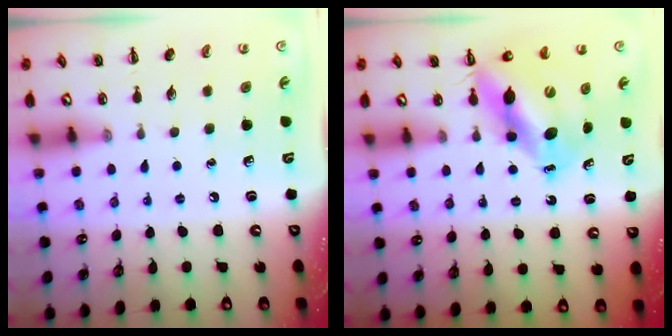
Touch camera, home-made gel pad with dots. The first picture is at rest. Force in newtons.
{"total": 11.0, "press": 10.5, "slide": 3.2}